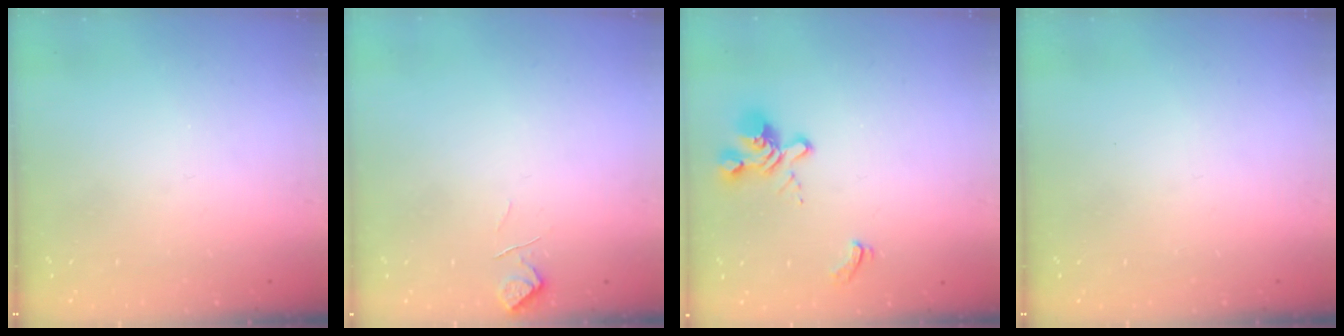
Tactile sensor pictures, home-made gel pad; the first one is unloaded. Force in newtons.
{"total": 1.0, "press": 0.7, "slide": 0.6}
{"total": 2.6, "press": 2.3, "slide": 1.3}
{"total": 0.0}